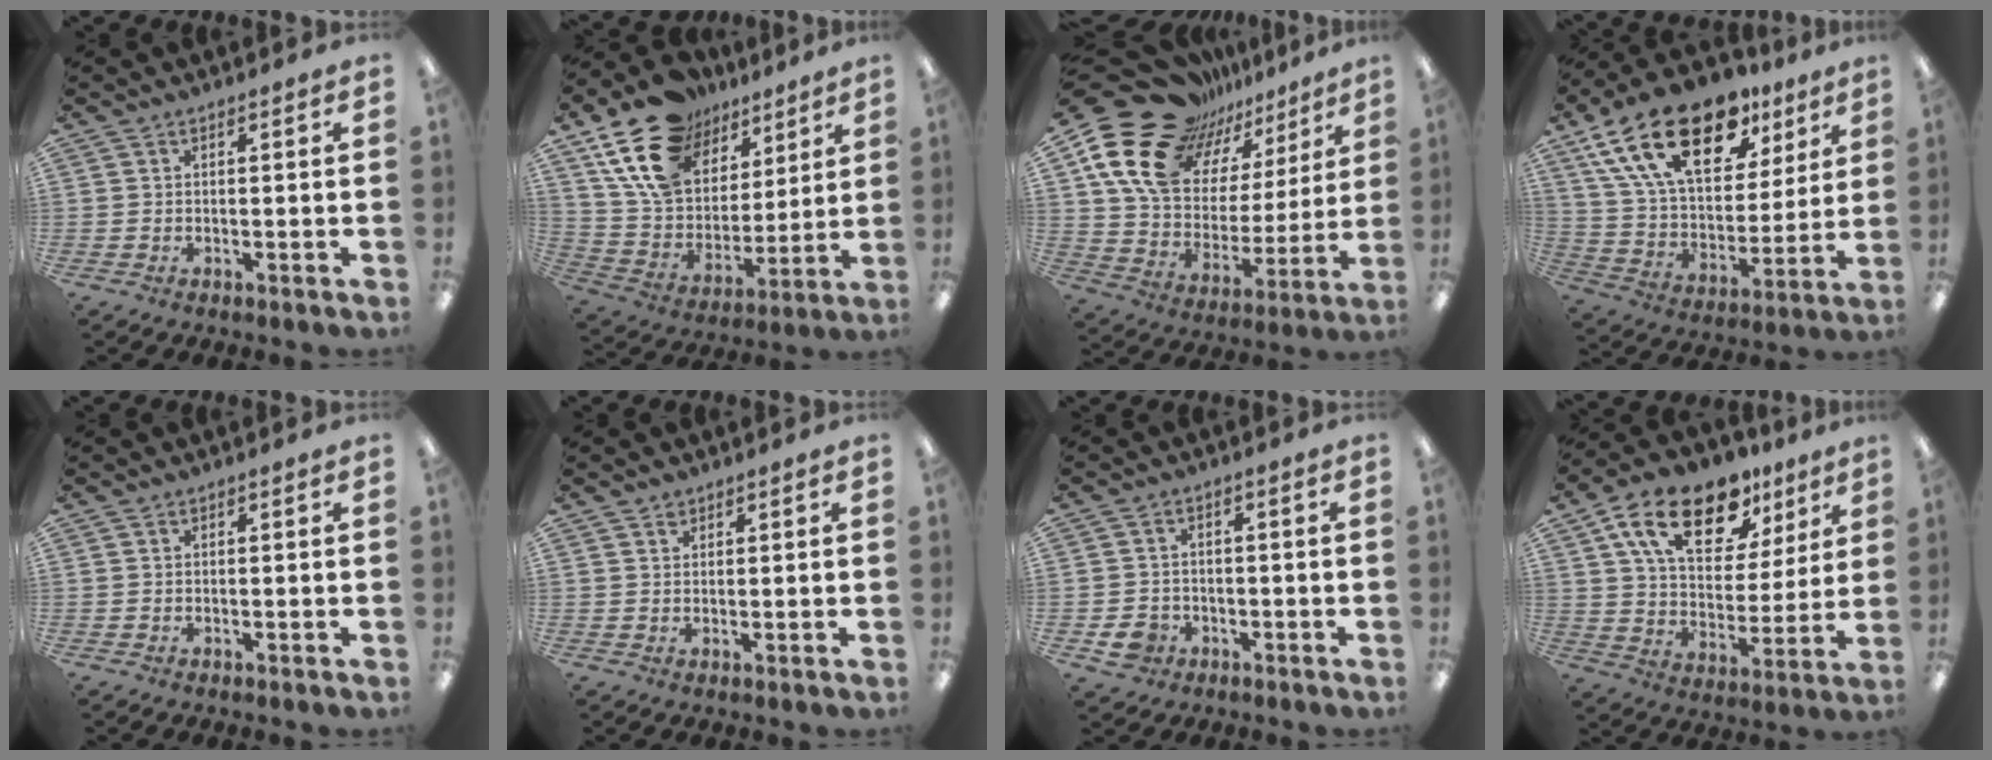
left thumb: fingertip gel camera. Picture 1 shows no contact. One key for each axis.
{"total": 21.4, "fx": 12.9, "fy": 13.7, "fz": 10.2, "tx": -0.186, "ty": -0.056, "tz": 0.243}
{"total": 22.1, "fx": 14.2, "fy": 13.7, "fz": 10.0, "tx": -0.176, "ty": -0.093, "tz": 0.264}
{"total": 23.8, "fx": 14.1, "fy": 12.4, "fz": 14.6, "tx": -0.264, "ty": -0.066, "tz": 0.251}
{"total": 0.0}
{"total": 1.4, "fx": 1.1, "fy": 0.8, "fz": 0.2, "tx": 0.004, "ty": -0.003, "tz": 0.020}
{"total": 4.7, "fx": -2.1, "fy": 3.8, "fz": 1.7, "tx": -0.038, "ty": 0.011, "tz": -0.038}
{"total": 18.8, "fx": 11.4, "fy": 10.2, "fz": 10.9, "tx": -0.191, "ty": -0.043, "tz": 0.200}